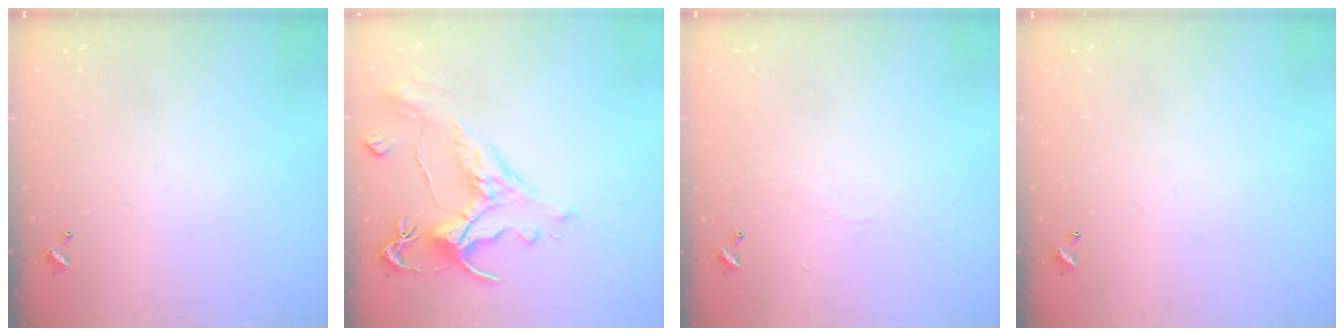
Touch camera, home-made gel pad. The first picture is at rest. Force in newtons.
{"total": 1.6, "press": 0.3, "slide": 1.5}
{"total": 2.0, "press": 1.9, "slide": 0.4}
{"total": 0.0}